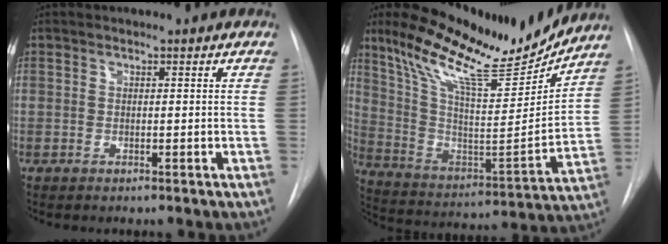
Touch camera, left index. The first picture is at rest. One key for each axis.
{"total": 20.1, "fx": 17.3, "fy": 2.7, "fz": 10.0, "tx": -0.183, "ty": -0.017, "tz": 0.292}